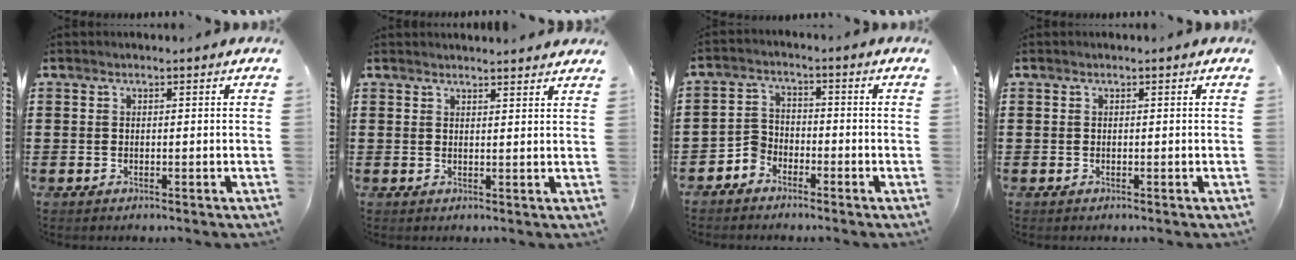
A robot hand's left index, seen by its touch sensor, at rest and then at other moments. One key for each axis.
{"total": 1.9, "fx": 1.9, "fy": -0.2, "fz": 0.0, "tx": -0.006, "ty": -0.001, "tz": 0.037}
{"total": 3.4, "fx": -3.0, "fy": 1.7, "fz": 0.2, "tx": -0.014, "ty": 0.008, "tz": -0.064}
{"total": 0.0}